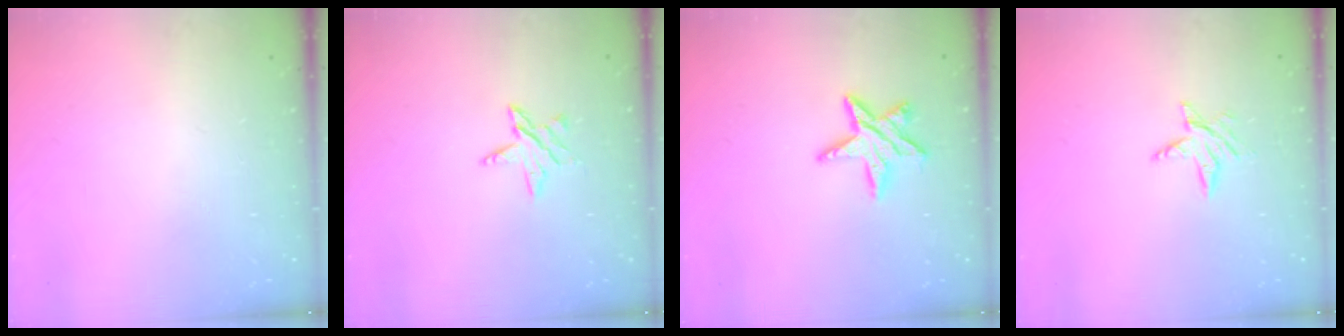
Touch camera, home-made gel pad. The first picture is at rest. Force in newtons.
{"total": 6.6, "press": 6.5, "slide": 0.6}
{"total": 9.3, "press": 9.2, "slide": 0.7}
{"total": 5.5, "press": 5.5, "slide": 0.5}